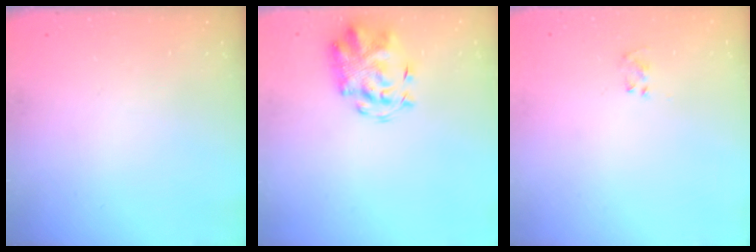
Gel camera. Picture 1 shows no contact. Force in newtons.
{"total": 3.7, "press": 3.4, "slide": 1.4}
{"total": 2.3, "press": 2.1, "slide": 0.9}